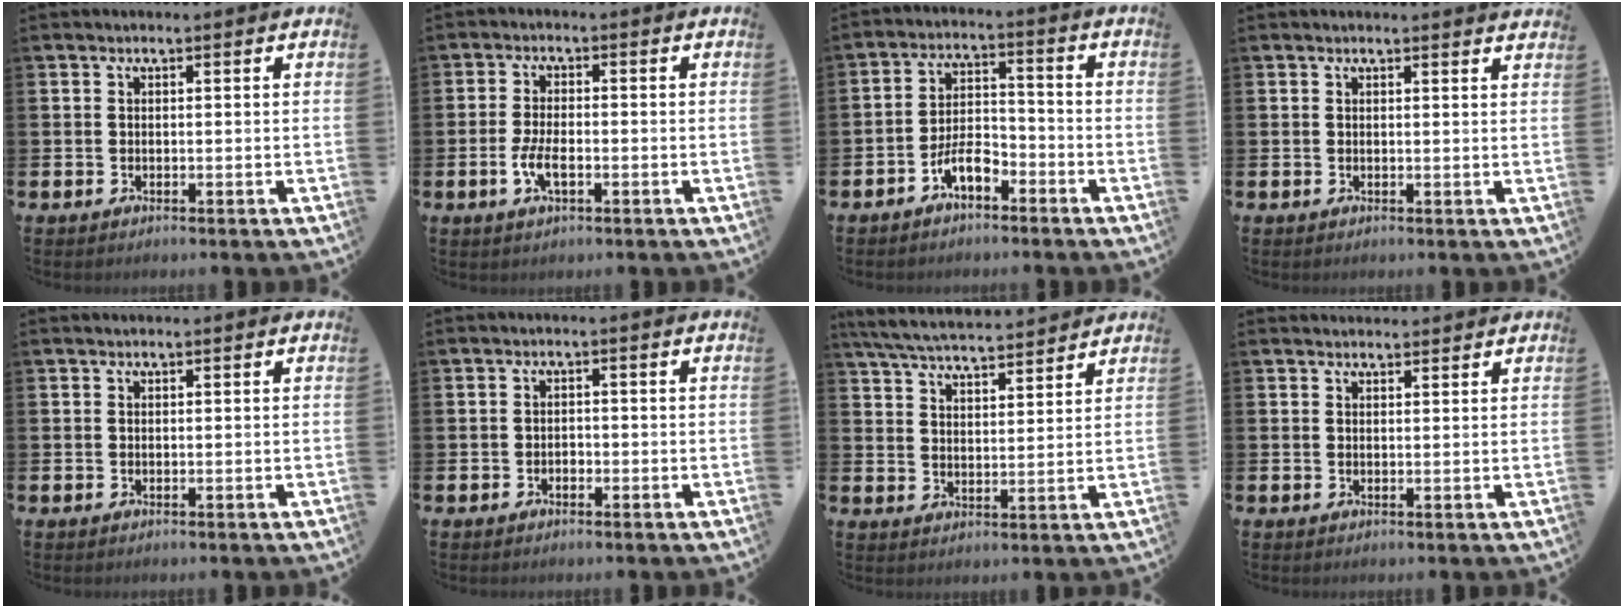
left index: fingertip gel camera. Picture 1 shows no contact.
{"total": 3.7, "force": [-1.1, 1.5, 3.2], "torque": [-0.061, 0.001, -0.021]}
{"total": 5.1, "force": [-3.3, 2.2, 3.3], "torque": [-0.060, 0.016, -0.065]}
{"total": 0.9, "force": [0.9, -0.1, 0.1], "torque": [0.012, -0.008, 0.014]}
{"total": 0.0}
{"total": 1.1, "force": [-0.6, 0.8, 0.3], "torque": [0.001, -0.002, -0.015]}
{"total": 6.1, "force": [5.9, 0.6, 1.4], "torque": [-0.047, -0.034, 0.106]}
{"total": 1.5, "force": [1.5, 0.4, 0.0], "torque": [0.011, -0.007, 0.024]}